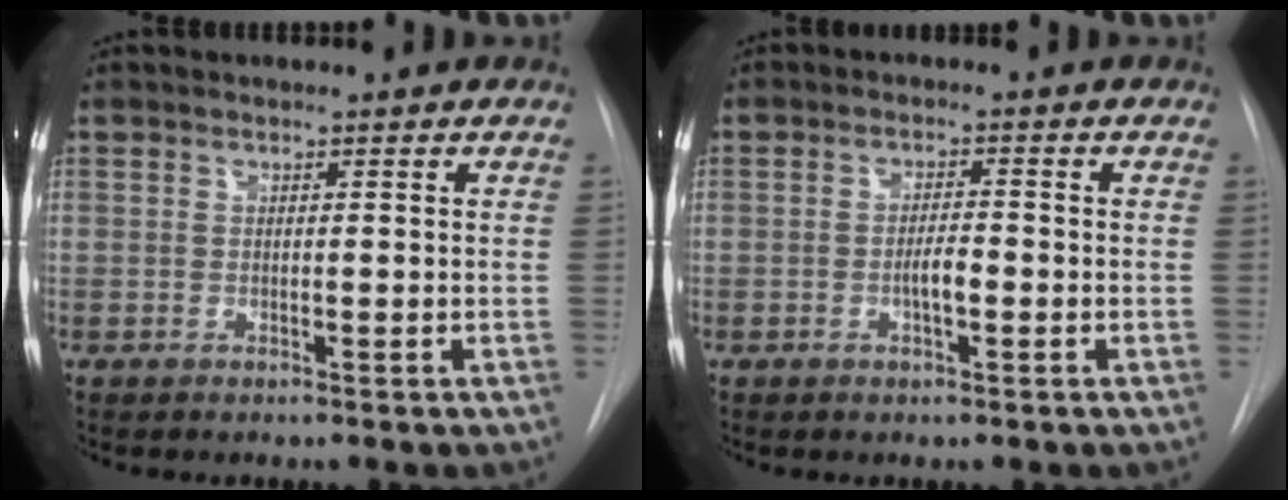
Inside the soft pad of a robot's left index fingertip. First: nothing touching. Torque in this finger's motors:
{"motor_torque": [0.49, 0.18, 0.07, 0.03]}